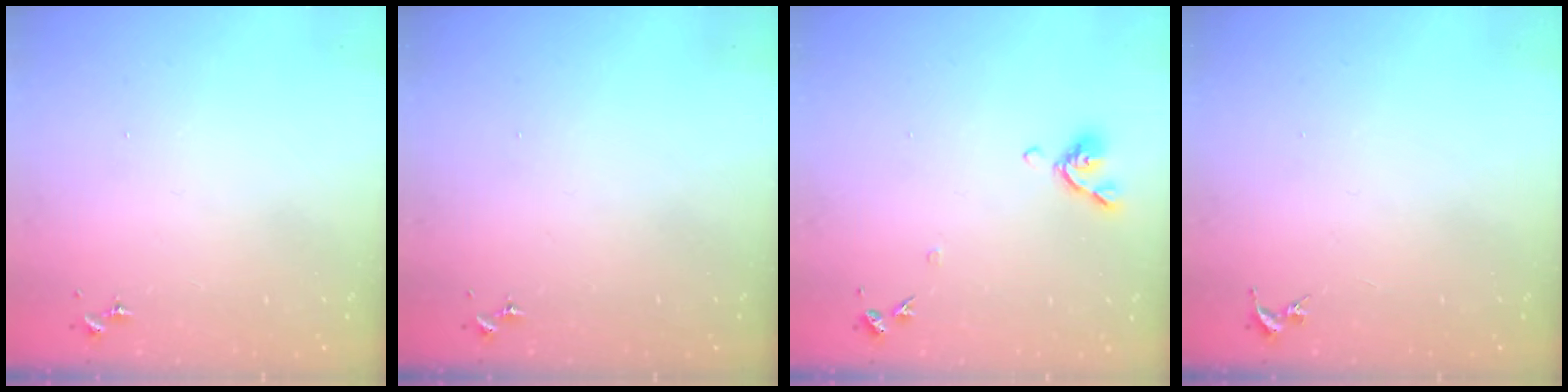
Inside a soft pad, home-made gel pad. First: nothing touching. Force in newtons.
{"total": 0.0}
{"total": 7.9, "press": 7.8, "slide": 1.5}
{"total": 0.0}